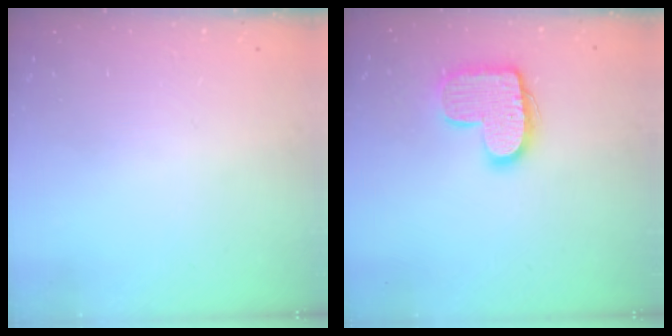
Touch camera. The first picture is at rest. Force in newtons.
{"total": 13.7, "press": 13.7, "slide": 0.6}